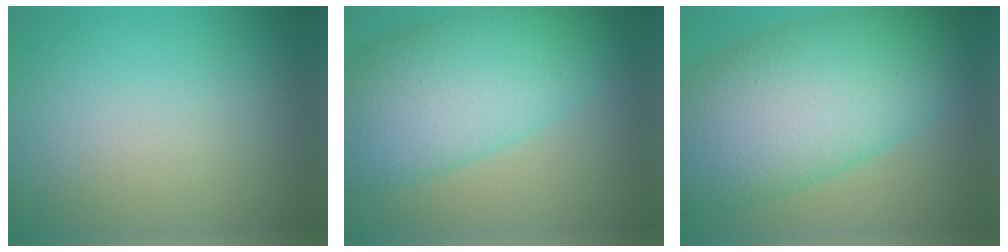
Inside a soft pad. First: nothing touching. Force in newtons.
{"total": 9.9, "press": 9.9, "slide": 0.2}
{"total": 13.9, "press": 13.9, "slide": 0.2}